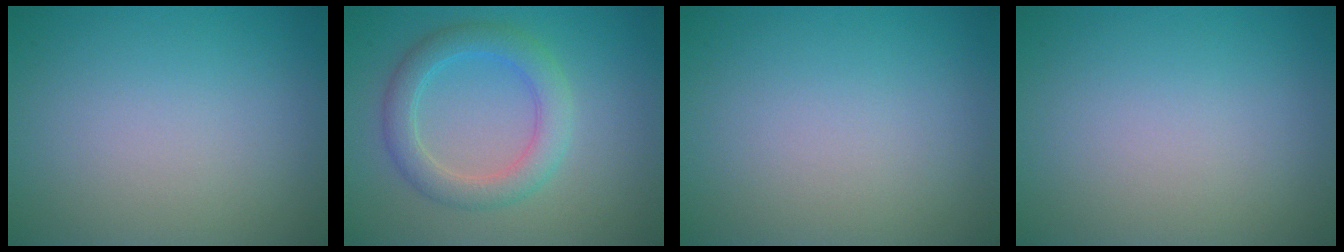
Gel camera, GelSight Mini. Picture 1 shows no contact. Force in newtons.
{"total": 3.9, "press": 3.9, "slide": 0.2}
{"total": 0.0}
{"total": 0.0}